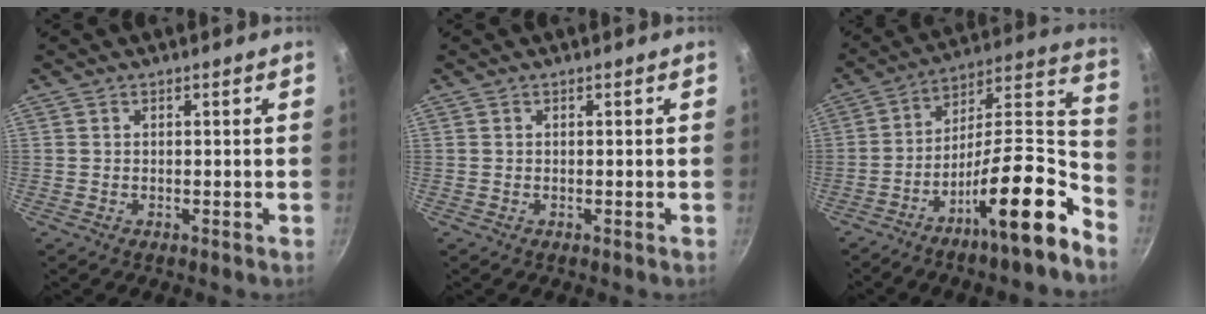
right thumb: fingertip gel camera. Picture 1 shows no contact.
{"total": 0.0}
{"total": 19.6, "force": [-11.8, 4.2, 15.1], "torque": [-0.189, 0.100, -0.209]}